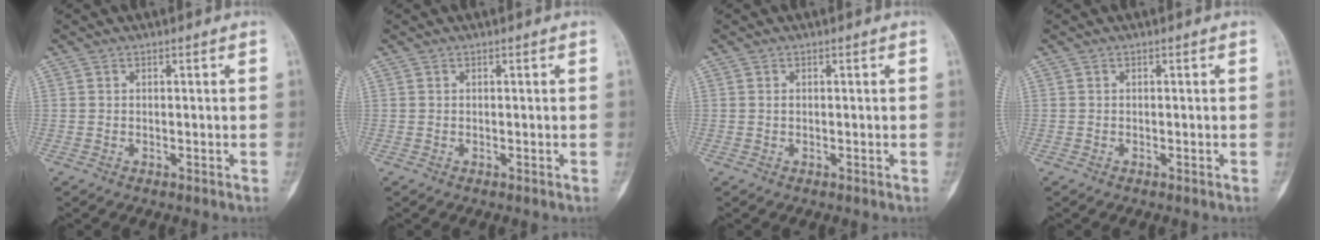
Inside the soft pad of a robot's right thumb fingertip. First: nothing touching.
{"total": 0.0}
{"total": 0.0}
{"total": 0.0}